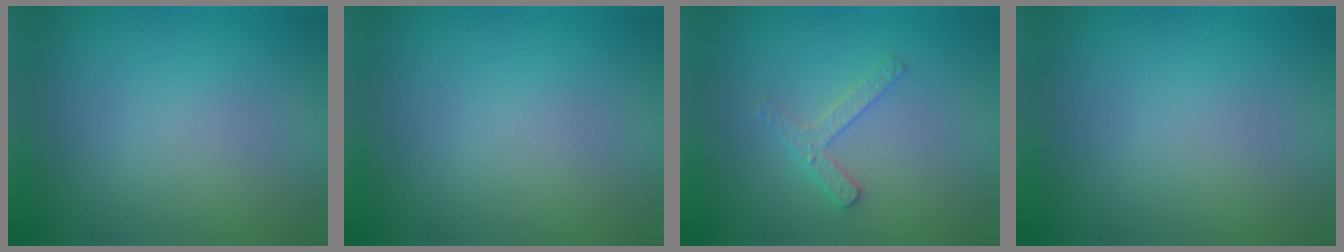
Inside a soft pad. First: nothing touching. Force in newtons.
{"total": 0.0}
{"total": 1.9, "press": 1.8, "slide": 0.4}
{"total": 0.0}